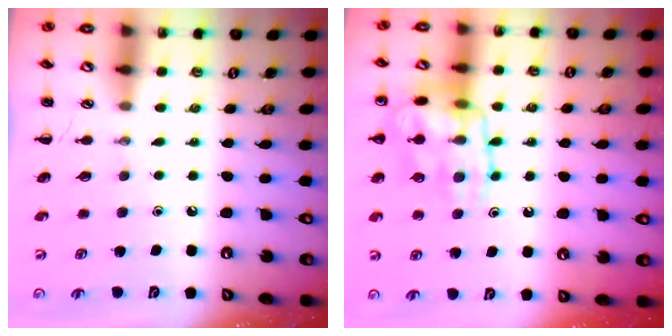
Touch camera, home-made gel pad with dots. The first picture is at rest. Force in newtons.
{"total": 16.0, "press": 15.9, "slide": 1.3}